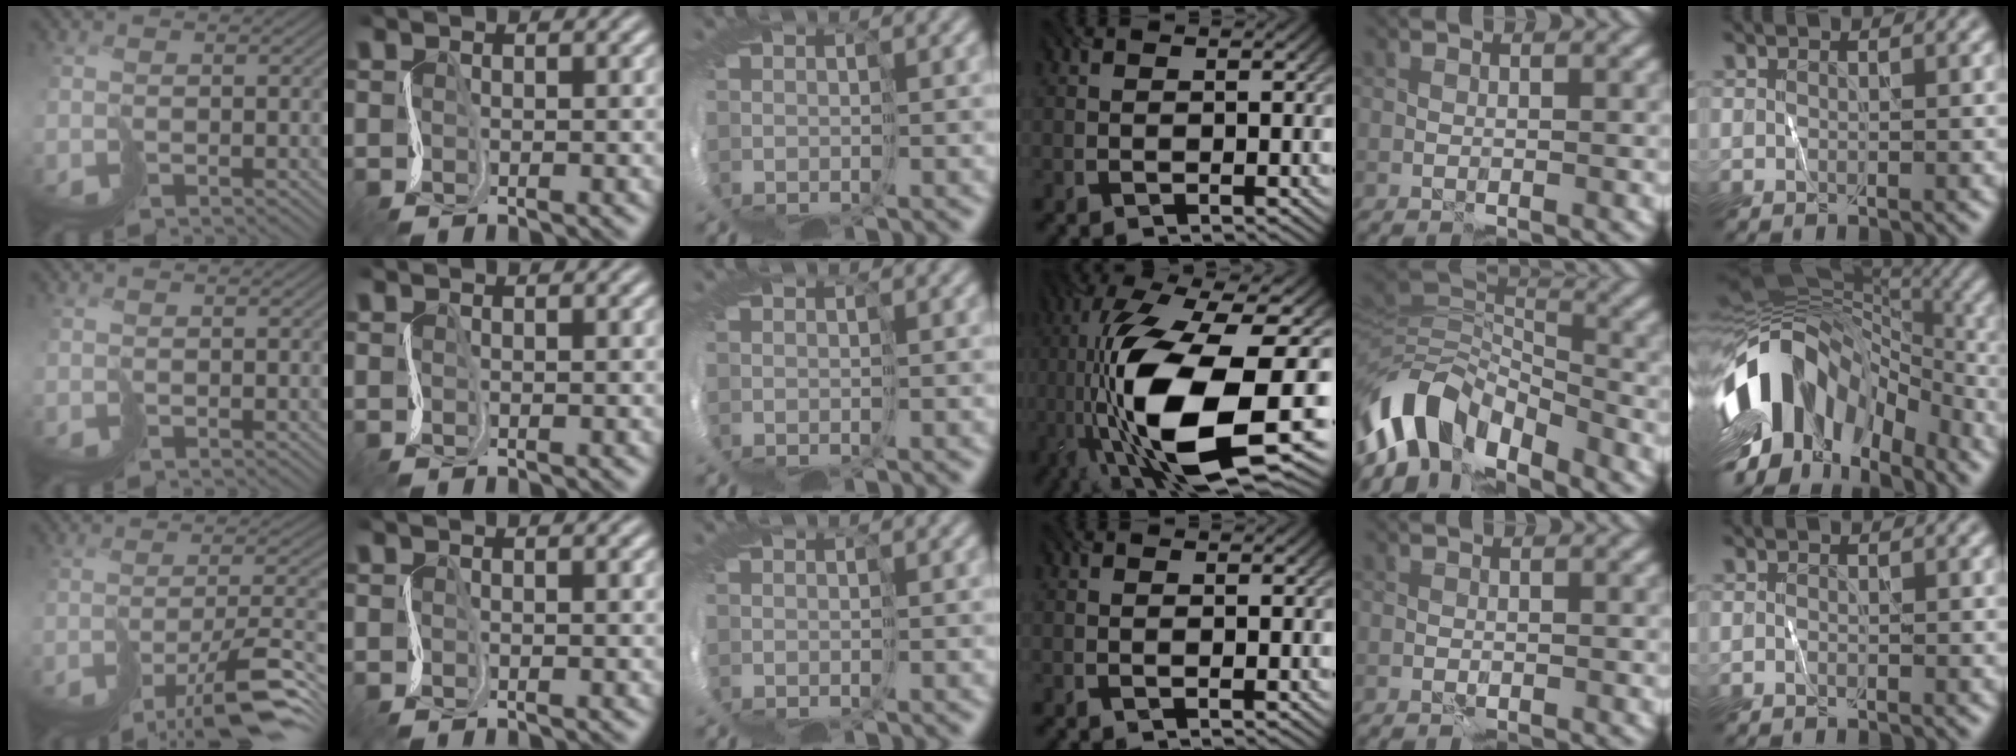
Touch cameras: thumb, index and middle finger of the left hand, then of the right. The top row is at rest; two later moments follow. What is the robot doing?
{"motion": "cut", "object": "tissue"}